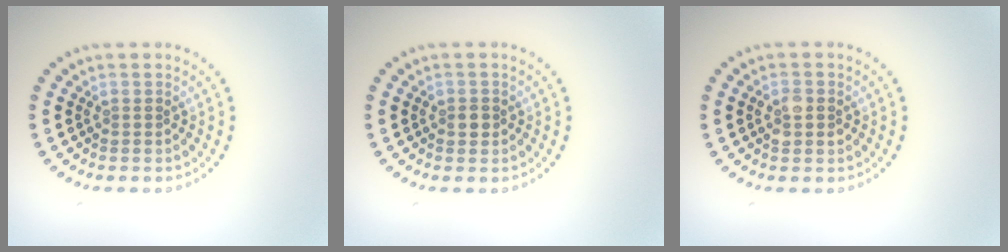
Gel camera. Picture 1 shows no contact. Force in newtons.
{"total": 1.1, "press": 1.1, "slide": 0.3}
{"total": 2.3, "press": 2.3, "slide": 0.1}